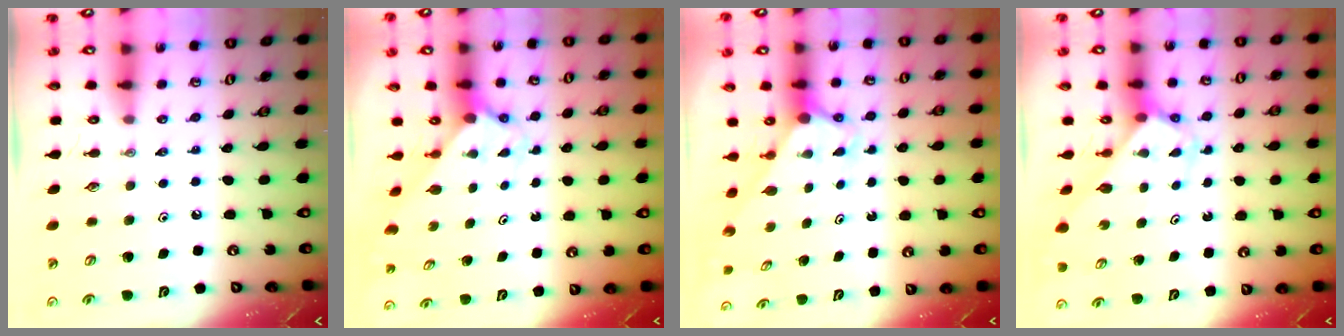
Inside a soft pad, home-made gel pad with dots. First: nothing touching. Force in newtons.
{"total": 1.6, "press": 1.6, "slide": 0.1}
{"total": 2.9, "press": 2.9, "slide": 0.0}
{"total": 2.8, "press": 2.8, "slide": 0.1}